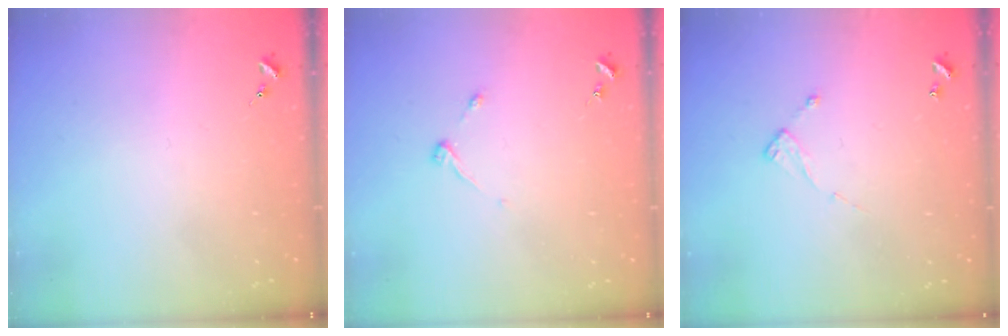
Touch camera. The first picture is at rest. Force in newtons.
{"total": 3.7, "press": 3.6, "slide": 0.6}
{"total": 6.4, "press": 6.4, "slide": 0.4}